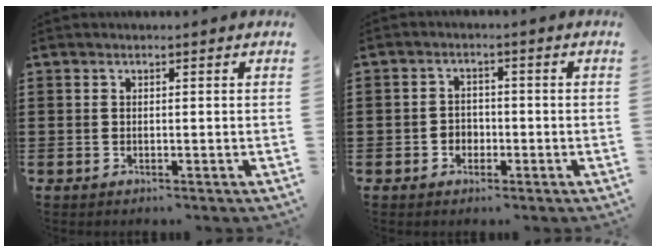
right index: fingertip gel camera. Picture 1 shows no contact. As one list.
[{"total": 2.0, "force": [-1.1, 1.6, 0.7], "torque": [-0.020, -0.001, -0.024]}]